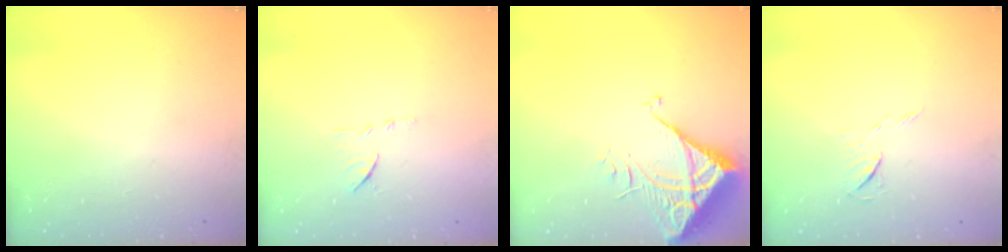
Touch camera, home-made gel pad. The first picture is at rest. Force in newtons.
{"total": 8.2, "press": 8.2, "slide": 0.2}
{"total": 7.5, "press": 7.4, "slide": 1.0}
{"total": 4.9, "press": 4.9, "slide": 0.5}